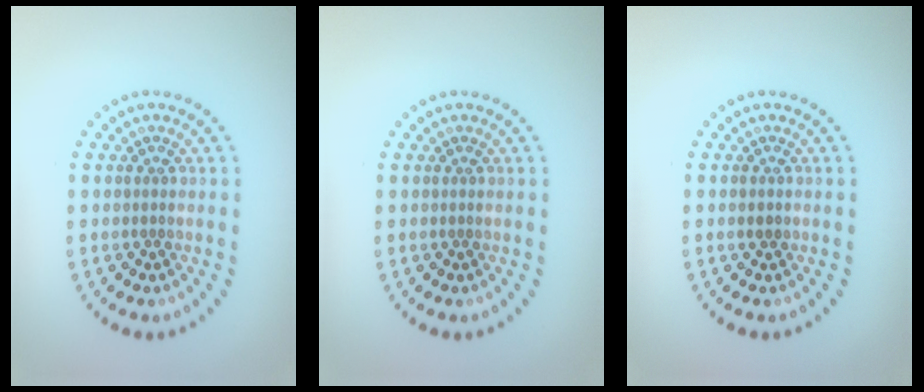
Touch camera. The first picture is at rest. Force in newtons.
{"total": 0.0}
{"total": 1.0, "press": 1.0, "slide": 0.1}